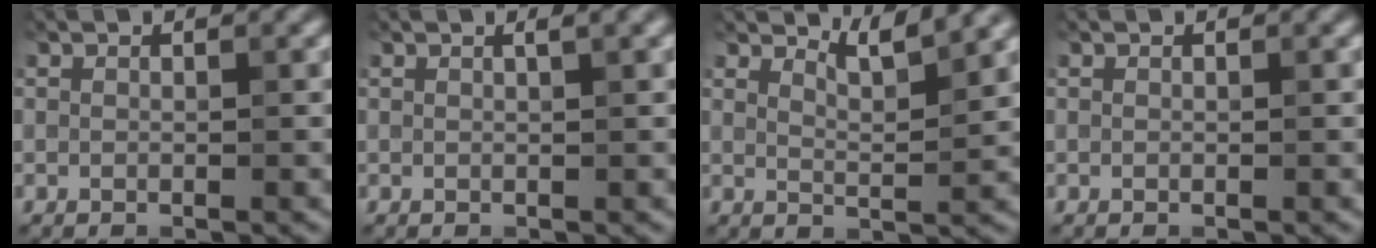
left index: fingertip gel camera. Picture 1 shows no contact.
{"total": 1.3, "force": [0.6, 0.4, 1.1], "torque": [-0.011, 0.004, 0.004]}
{"total": 2.7, "force": [2.5, 0.3, 1.1], "torque": [-0.017, -0.004, 0.038]}
{"total": 0.0}